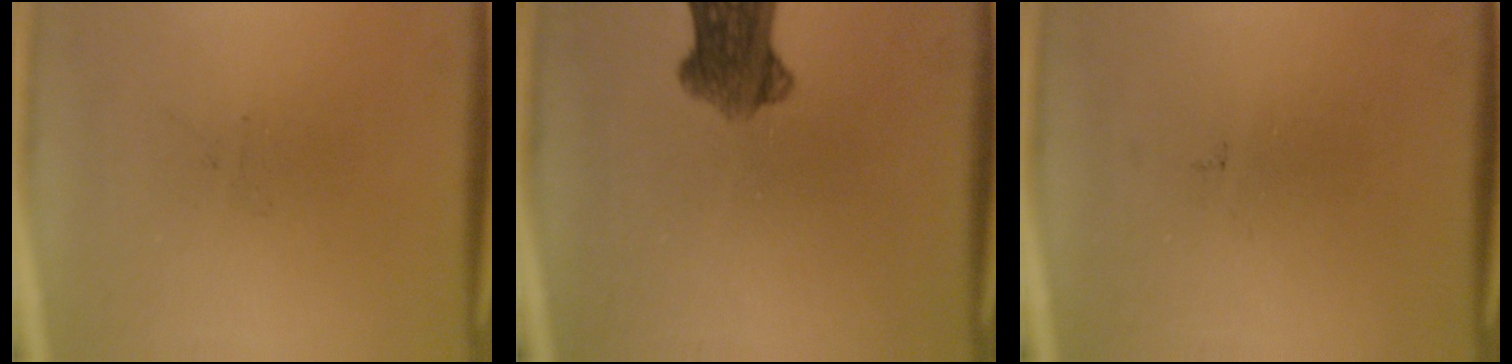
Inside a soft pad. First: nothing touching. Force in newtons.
{"total": 6.8}
{"total": 0.0}